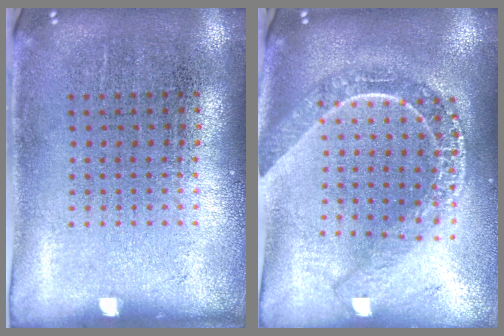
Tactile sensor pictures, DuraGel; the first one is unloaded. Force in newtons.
{"total": 2.2, "press": 1.8, "slide": 1.2}